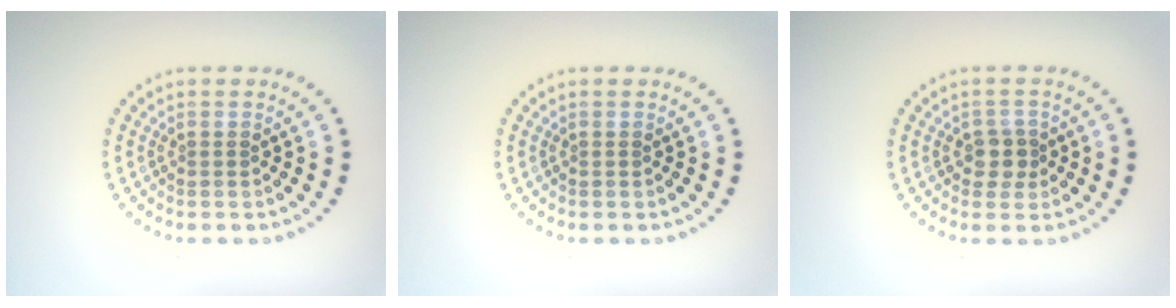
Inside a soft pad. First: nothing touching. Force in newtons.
{"total": 0.0}
{"total": 2.0, "press": 1.8, "slide": 0.9}